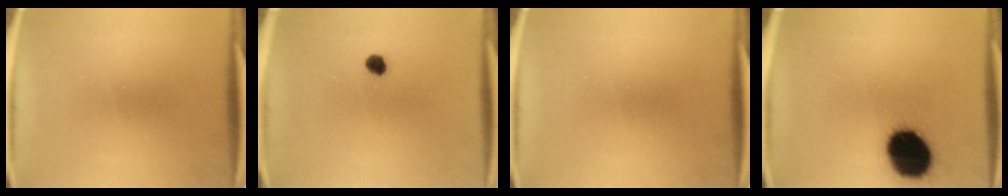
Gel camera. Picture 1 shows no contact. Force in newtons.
{"total": 2.2}
{"total": 0.0}
{"total": 19.7}